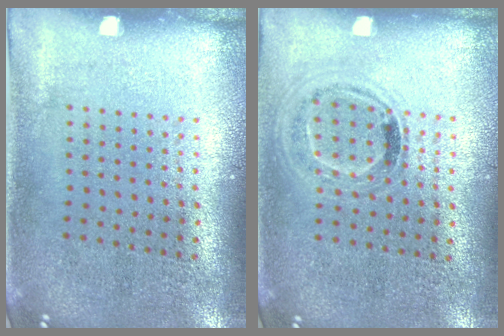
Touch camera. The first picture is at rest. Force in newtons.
{"total": 0.9, "press": 0.8, "slide": 0.4}